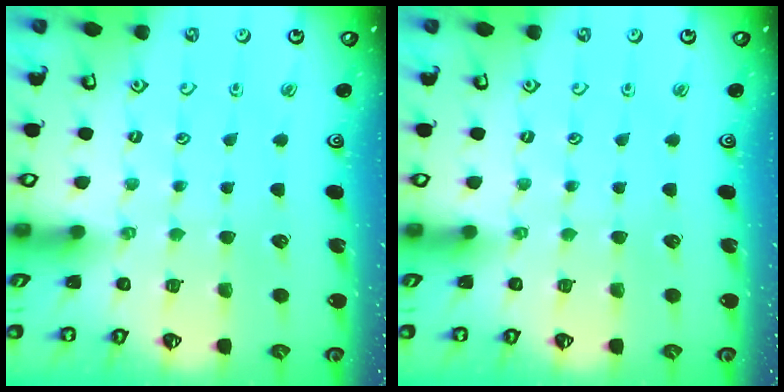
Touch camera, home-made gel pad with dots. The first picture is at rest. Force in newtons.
{"total": 0.0}